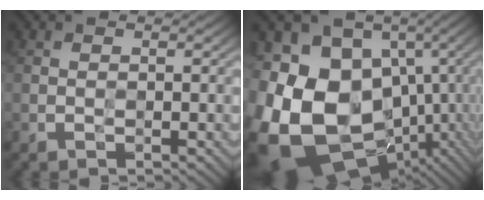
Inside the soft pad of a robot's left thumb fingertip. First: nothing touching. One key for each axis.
{"total": 22.0, "fx": -3.7, "fy": 17.0, "fz": 13.5, "tx": -0.309, "ty": -0.023, "tz": -0.043}